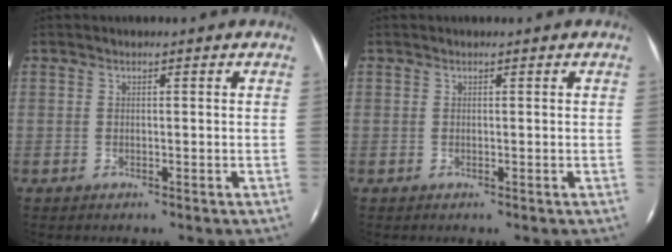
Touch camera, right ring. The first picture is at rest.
{"total": 0.0}